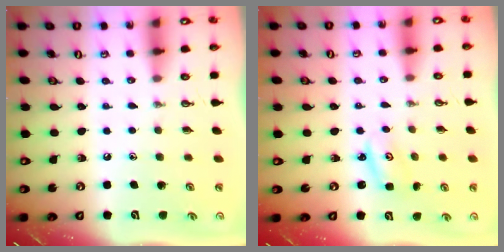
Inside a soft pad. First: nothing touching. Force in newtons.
{"total": 2.6, "press": 2.6, "slide": 0.1}